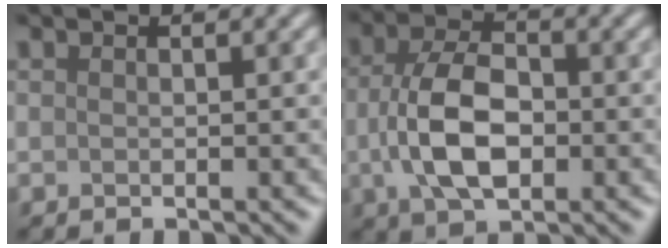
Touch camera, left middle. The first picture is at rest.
{"total": 6.6, "force": [-0.9, 3.7, 5.3], "torque": [-0.114, -0.001, -0.018]}